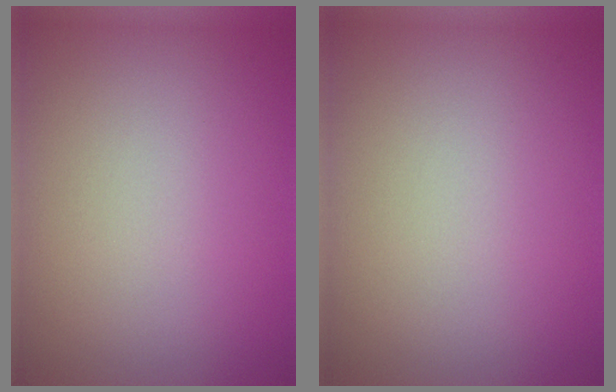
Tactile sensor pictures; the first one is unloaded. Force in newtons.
{"total": 0.0}